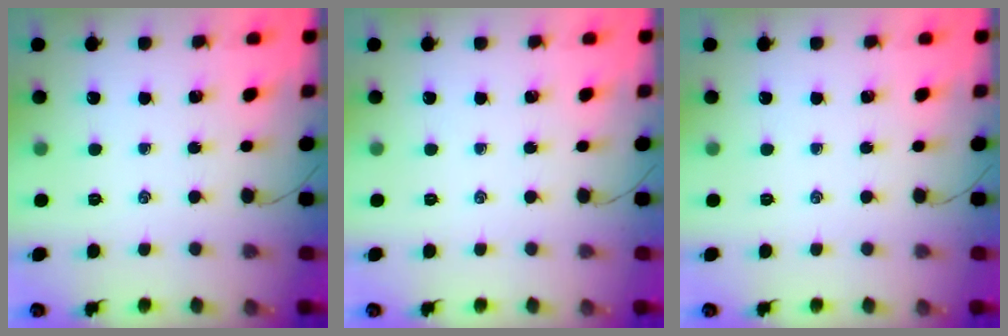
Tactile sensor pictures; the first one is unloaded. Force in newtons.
{"total": 0.0}
{"total": 0.0}